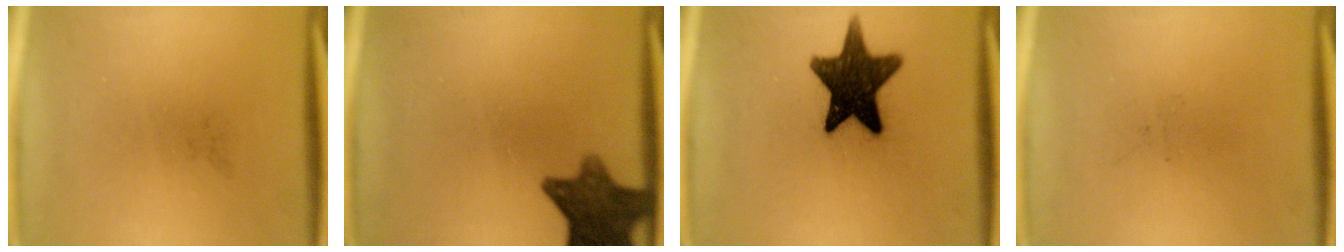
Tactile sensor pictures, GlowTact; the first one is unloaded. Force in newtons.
{"total": 10.6}
{"total": 14.8}
{"total": 0.0}